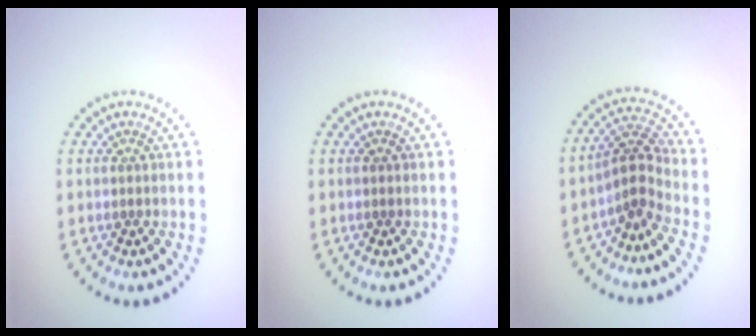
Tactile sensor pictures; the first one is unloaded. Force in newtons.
{"total": 0.0}
{"total": 2.9, "press": 2.0, "slide": 2.1}